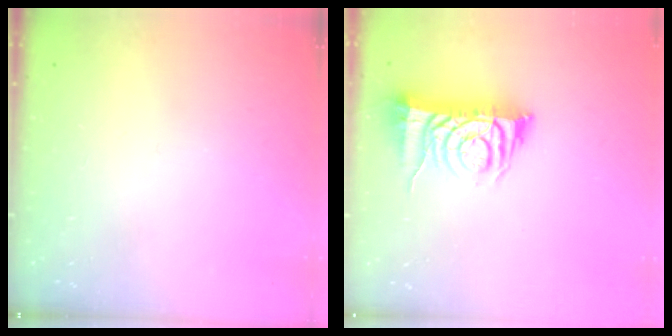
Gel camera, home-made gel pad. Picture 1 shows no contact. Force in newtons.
{"total": 8.5, "press": 8.5, "slide": 0.9}